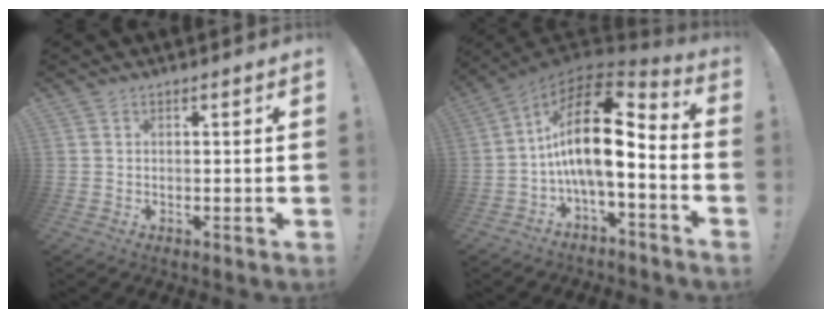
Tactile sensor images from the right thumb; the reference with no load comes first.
{"total": 19.0, "force": [1.0, 8.0, 17.3], "torque": [-0.308, -0.004, 0.018]}